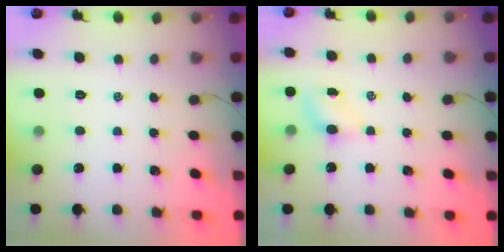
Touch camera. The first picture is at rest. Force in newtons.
{"total": 4.2, "press": 4.1, "slide": 1.1}